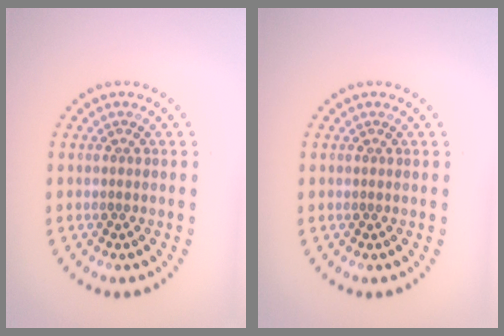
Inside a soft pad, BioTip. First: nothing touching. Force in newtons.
{"total": 0.0}